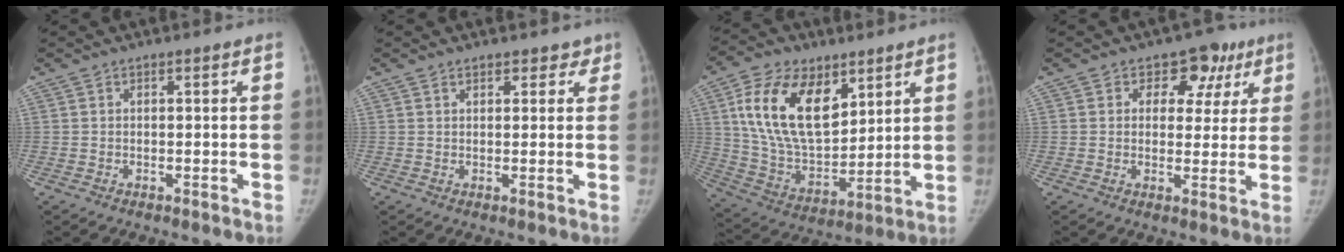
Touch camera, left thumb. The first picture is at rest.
{"total": 1.0, "force": [0.8, 0.4, 0.3], "torque": [0.001, -0.004, 0.012]}
{"total": 19.9, "force": [8.3, 11.4, 14.0], "torque": [-0.226, -0.039, 0.161]}
{"total": 8.2, "force": [3.8, 6.3, 3.6], "torque": [0.008, -0.006, 0.045]}